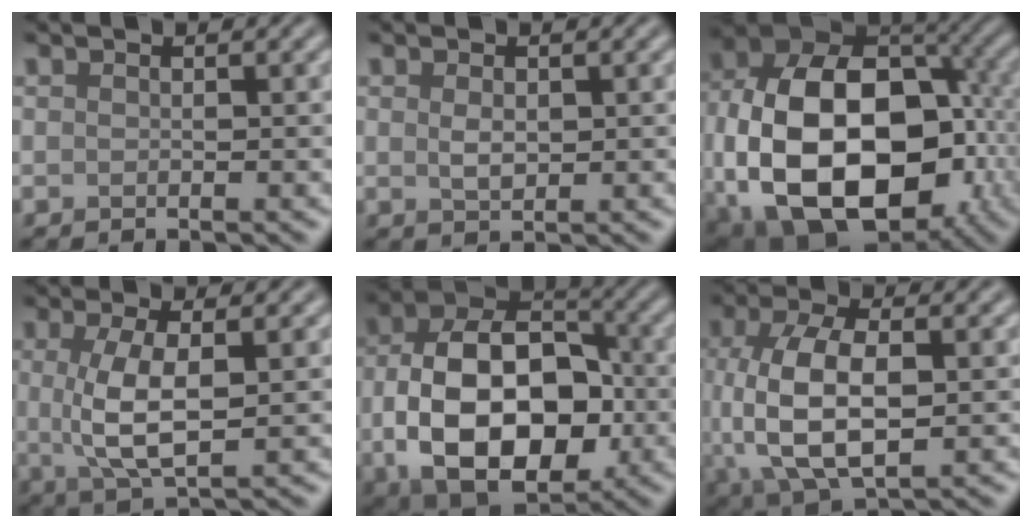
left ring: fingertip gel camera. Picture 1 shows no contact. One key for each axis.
{"total": 1.7, "fx": 0.3, "fy": 1.1, "fz": 1.3, "tx": -0.029, "ty": -0.003, "tz": 0.008}
{"total": 19.0, "fx": -3.3, "fy": 12.7, "fz": 13.8, "tx": -0.245, "ty": -0.027, "tz": -0.035}
{"total": 5.2, "fx": 0.4, "fy": 1.8, "fz": 4.9, "tx": -0.105, "ty": -0.004, "tz": 0.009}
{"total": 14.4, "fx": -2.2, "fy": 9.4, "fz": 10.7, "tx": -0.181, "ty": -0.014, "tz": -0.038}
{"total": 8.9, "fx": -0.4, "fy": 4.6, "fz": 7.6, "tx": -0.164, "ty": -0.005, "tz": -0.004}